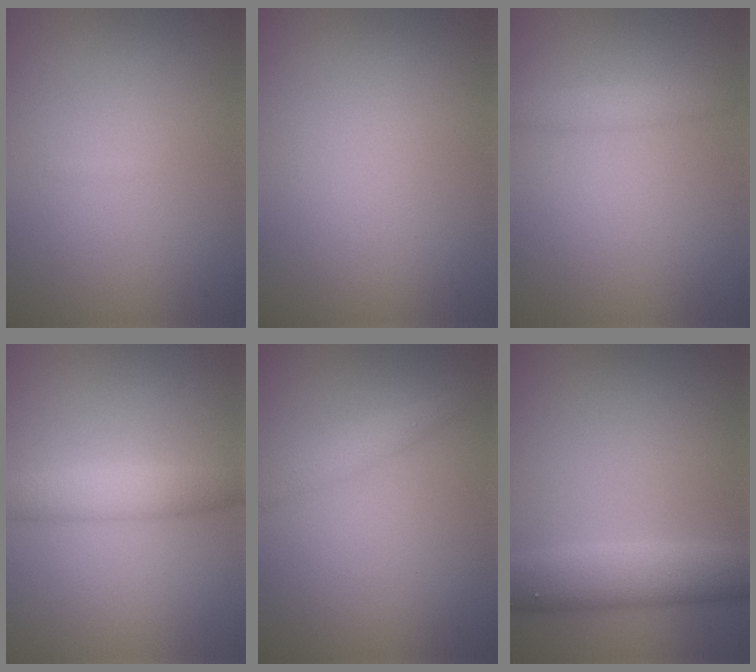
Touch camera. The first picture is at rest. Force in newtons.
{"total": 0.0}
{"total": 1.5, "press": 1.5, "slide": 0.1}
{"total": 3.2, "press": 3.2, "slide": 0.2}
{"total": 1.6, "press": 1.6, "slide": 0.1}
{"total": 4.9, "press": 4.9, "slide": 0.1}